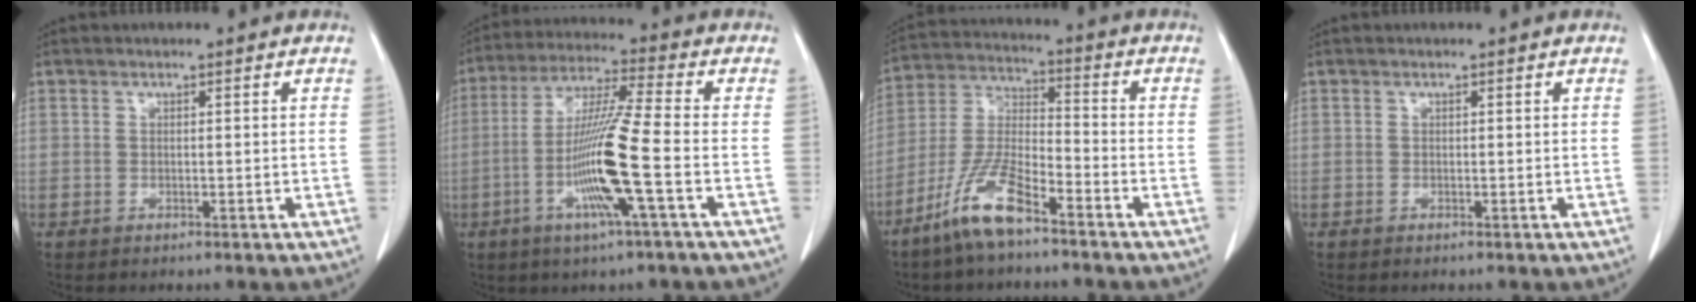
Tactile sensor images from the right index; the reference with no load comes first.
{"total": 12.6, "force": [-3.5, -0.9, 12.0], "torque": [-0.239, -0.009, -0.075]}
{"total": 10.3, "force": [-6.9, 1.9, 7.3], "torque": [-0.159, -0.012, -0.140]}
{"total": 0.0}